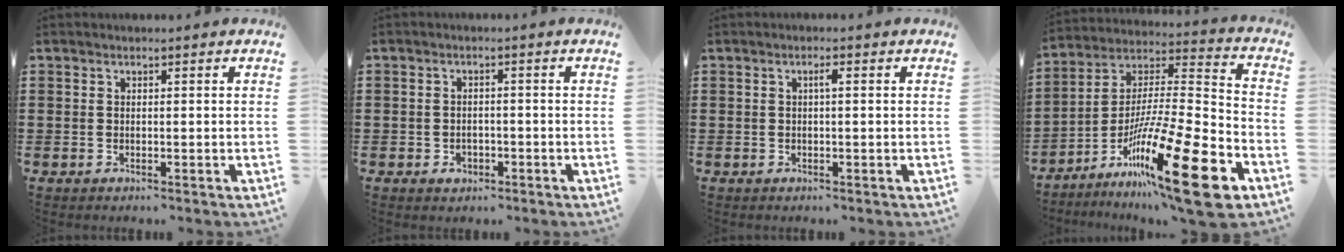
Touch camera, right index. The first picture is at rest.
{"total": 1.7, "force": [-0.8, 1.4, 0.4], "torque": [-0.012, -0.001, -0.018]}
{"total": 1.2, "force": [0.1, 0.1, 1.2], "torque": [-0.022, 0.002, -0.001]}
{"total": 22.8, "force": [-12.4, 3.0, 19.0], "torque": [-0.323, 0.033, -0.207]}